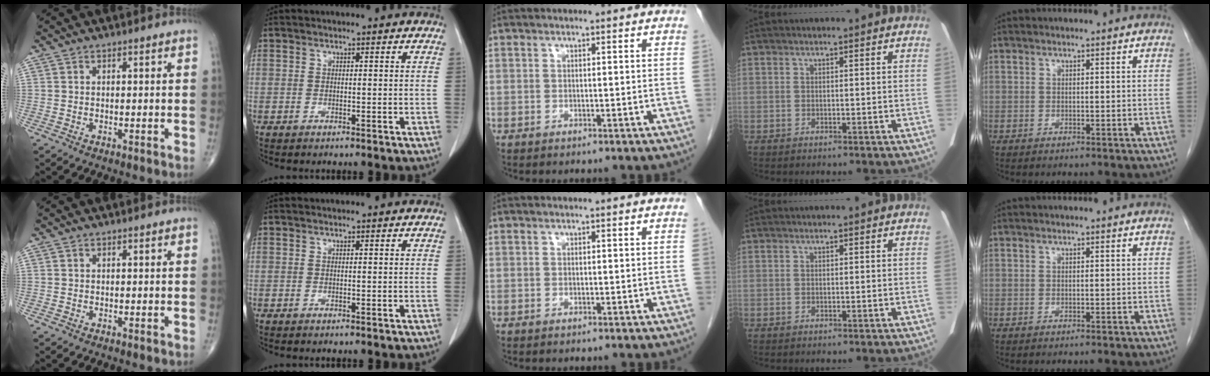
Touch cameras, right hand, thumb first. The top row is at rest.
{}